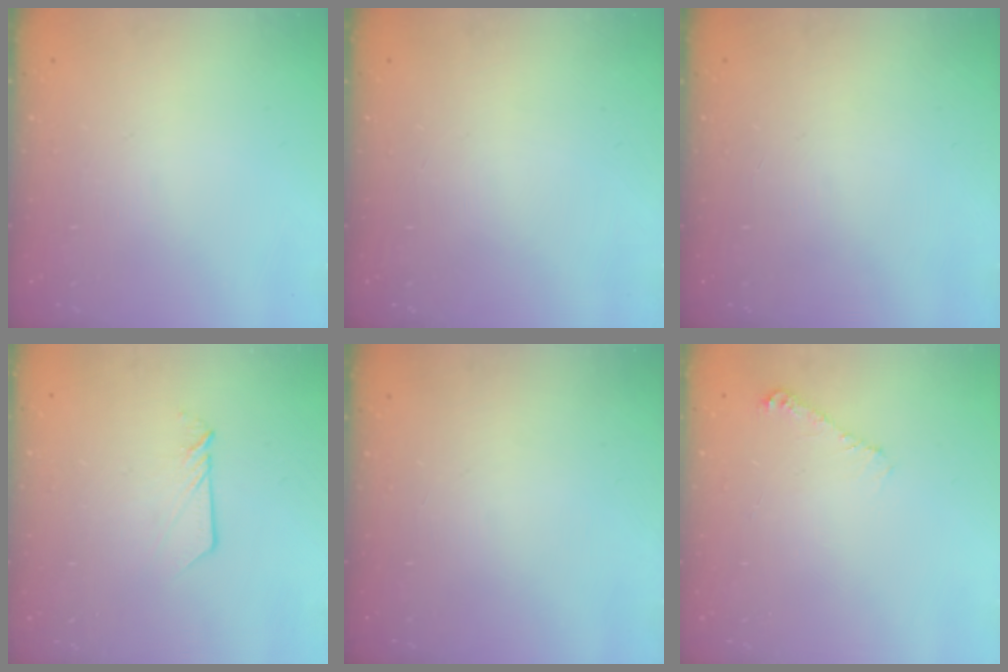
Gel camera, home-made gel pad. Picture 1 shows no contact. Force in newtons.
{"total": 0.0}
{"total": 0.0}
{"total": 4.5, "press": 4.5, "slide": 0.3}
{"total": 0.0}
{"total": 5.3, "press": 5.2, "slide": 0.8}